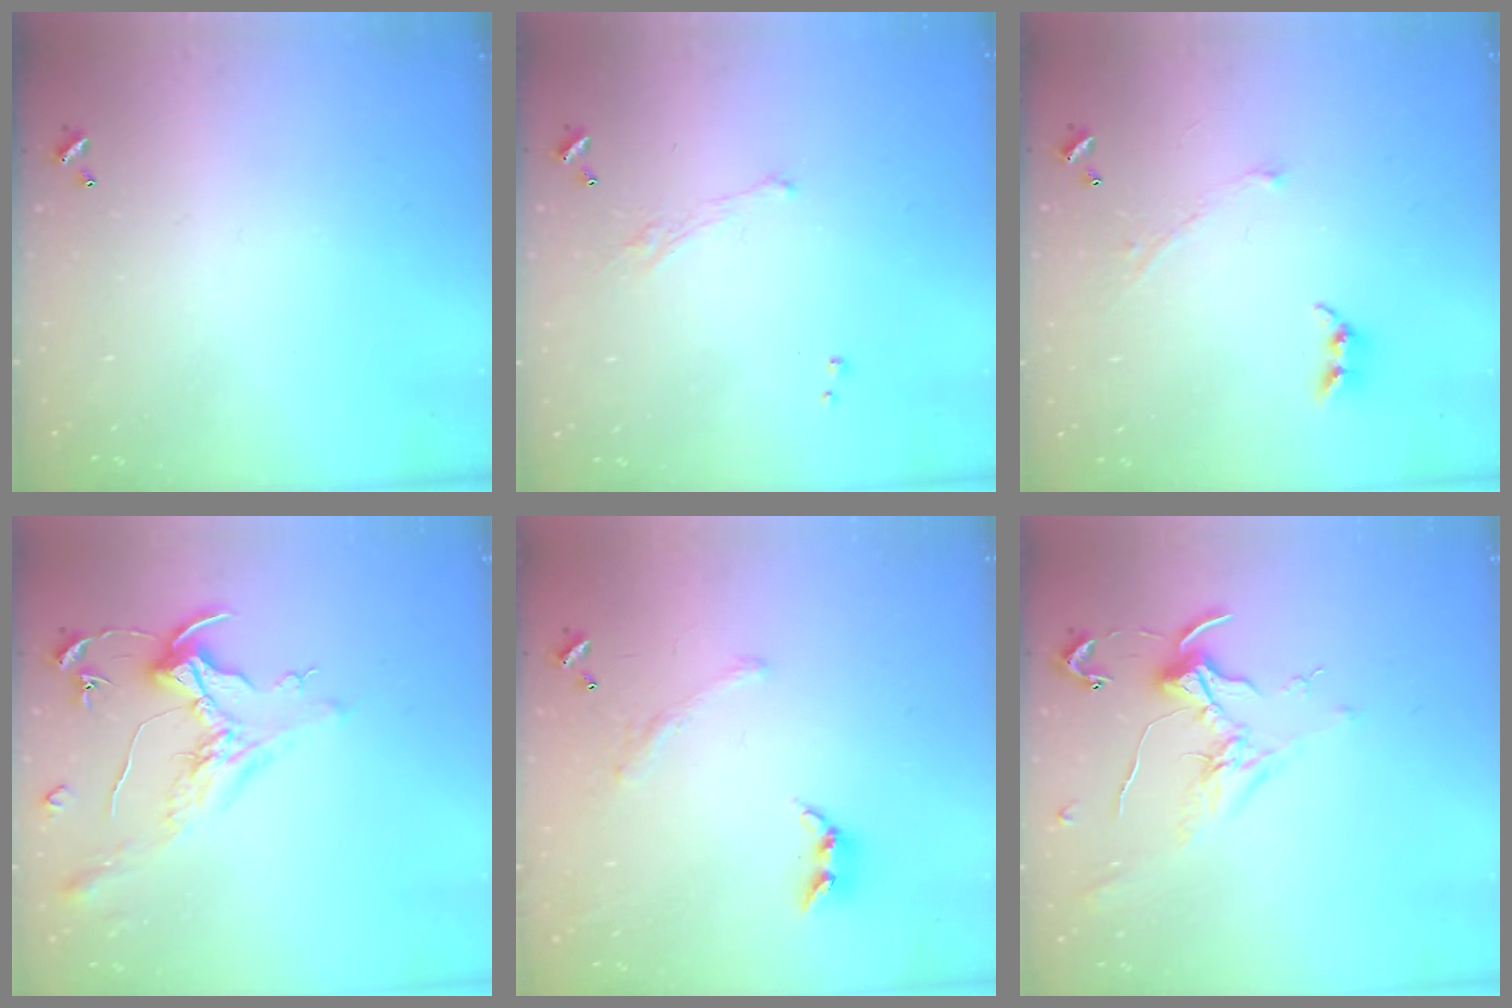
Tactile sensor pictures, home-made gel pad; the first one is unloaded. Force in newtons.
{"total": 1.9, "press": 1.7, "slide": 0.8}
{"total": 2.9, "press": 2.9, "slide": 0.4}
{"total": 1.6, "press": 1.4, "slide": 0.7}
{"total": 1.6, "press": 1.1, "slide": 1.1}
{"total": 0.7, "press": 0.3, "slide": 0.7}